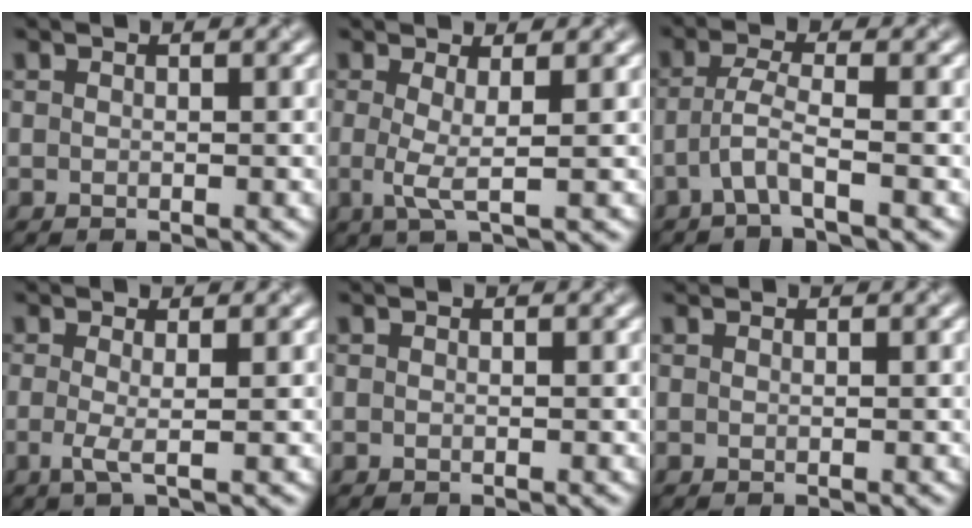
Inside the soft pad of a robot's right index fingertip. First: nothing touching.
{"total": 2.3, "force": [-0.4, 0.3, 2.2], "torque": [-0.041, -0.002, -0.004]}
{"total": 2.6, "force": [-1.8, -0.1, 1.8], "torque": [-0.042, 0.010, -0.036]}
{"total": 1.7, "force": [-0.6, 0.1, 1.5], "torque": [-0.030, -0.002, -0.010]}
{"total": 0.0}
{"total": 1.1, "force": [1.0, 0.2, 0.3], "torque": [-0.006, -0.001, 0.014]}